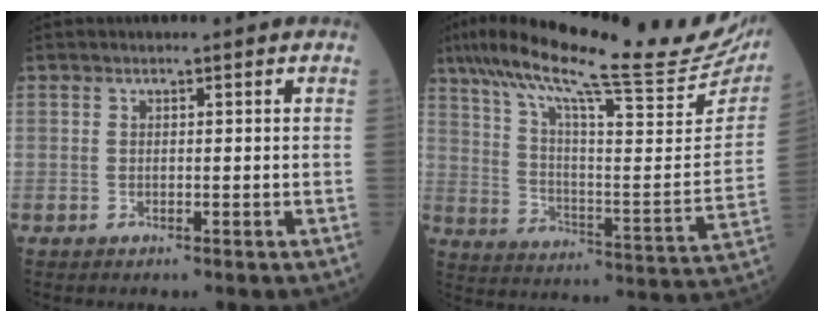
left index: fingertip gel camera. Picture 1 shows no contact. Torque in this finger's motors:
{"motor_torque": [0.61, -1.53, 0.58, 0.16]}